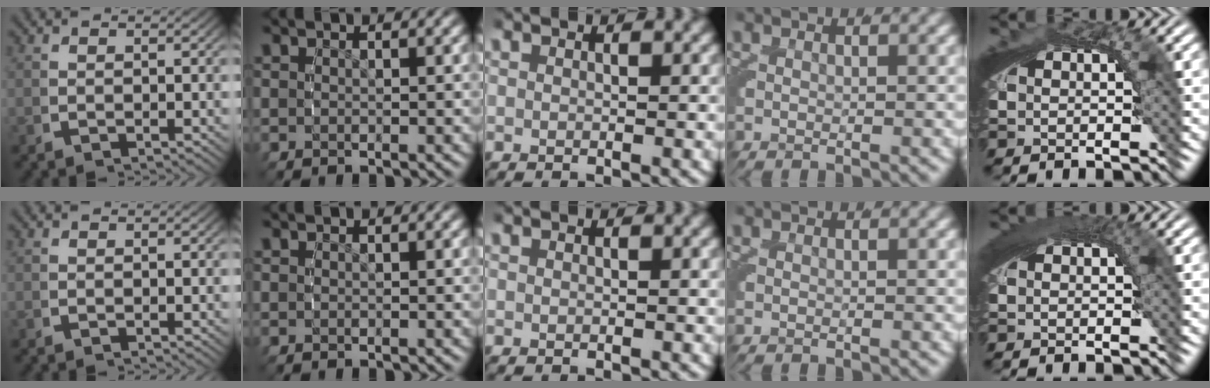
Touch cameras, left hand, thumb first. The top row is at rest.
{"little": {"total": 2.0, "force": [1.1, 0.5, 1.7], "torque": [-0.014, 0.011, 0.012]}}